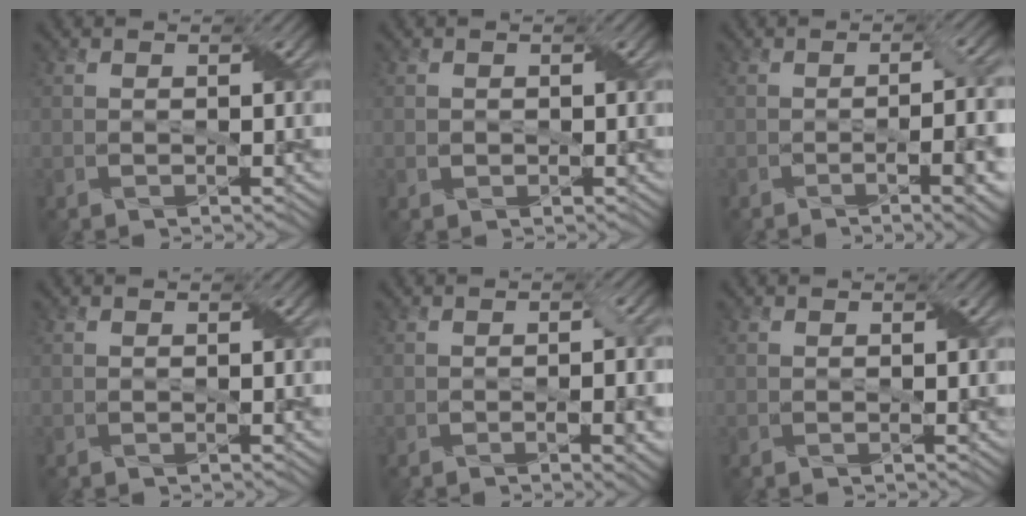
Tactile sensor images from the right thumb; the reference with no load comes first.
{"total": 0.6, "force": [0.0, 0.6, 0.1], "torque": [-0.007, -0.003, 0.000]}
{"total": 7.6, "force": [-2.5, 1.6, 6.9], "torque": [-0.099, -0.007, -0.034]}
{"total": 0.0}
{"total": 4.0, "force": [-1.2, 0.9, 3.7], "torque": [-0.056, -0.004, -0.014]}
{"total": 0.0}